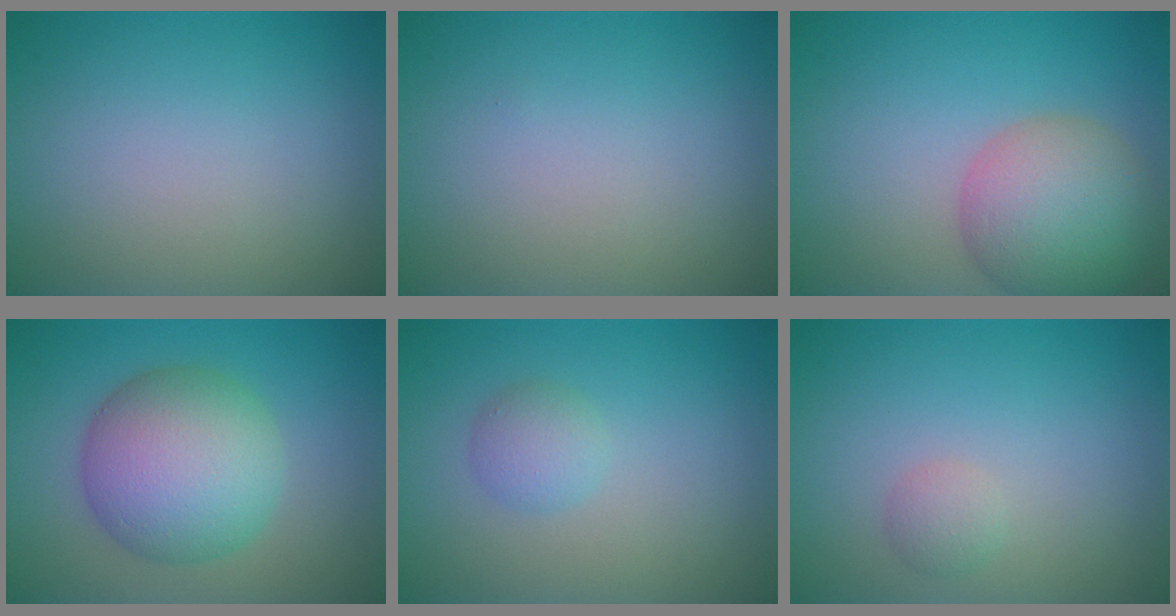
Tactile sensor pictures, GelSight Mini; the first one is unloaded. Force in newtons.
{"total": 0.0}
{"total": 7.3, "press": 7.3, "slide": 0.5}
{"total": 8.4, "press": 8.4, "slide": 0.1}
{"total": 1.8, "press": 1.8, "slide": 0.1}
{"total": 1.2, "press": 1.2, "slide": 0.1}